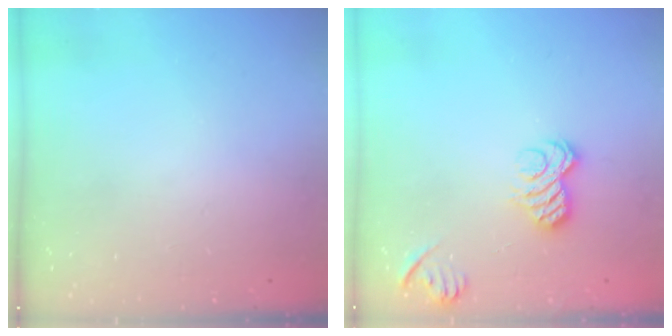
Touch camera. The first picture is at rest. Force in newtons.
{"total": 8.7, "press": 8.7, "slide": 0.3}